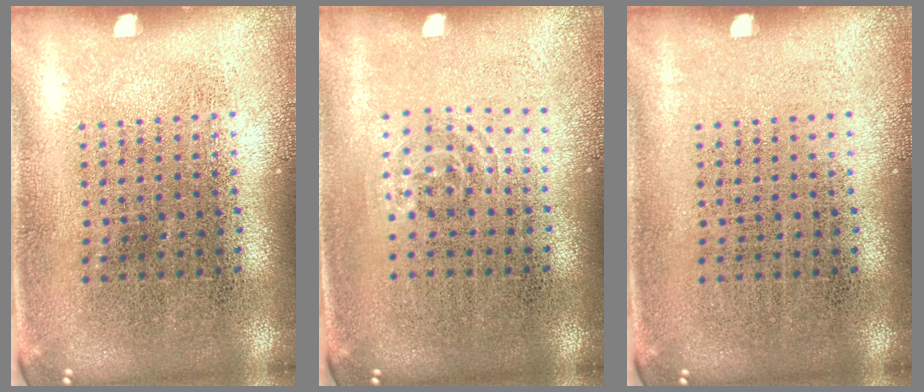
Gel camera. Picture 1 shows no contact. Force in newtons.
{"total": 0.8, "press": 0.5, "slide": 0.6}
{"total": 0.0}